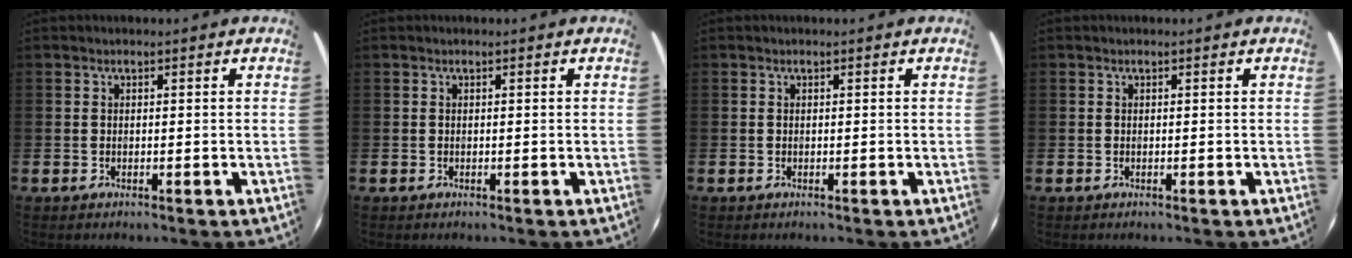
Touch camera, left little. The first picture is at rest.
{"total": 0.0}
{"total": 0.0}
{"total": 0.0}